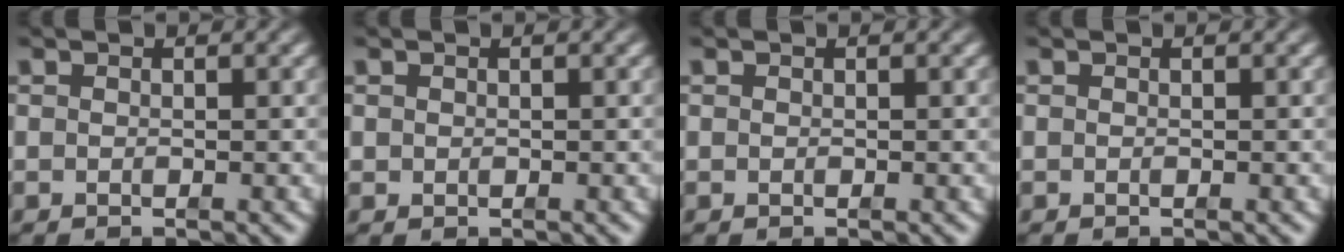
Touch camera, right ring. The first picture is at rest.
{"total": 0.0}
{"total": 0.0}
{"total": 0.0}